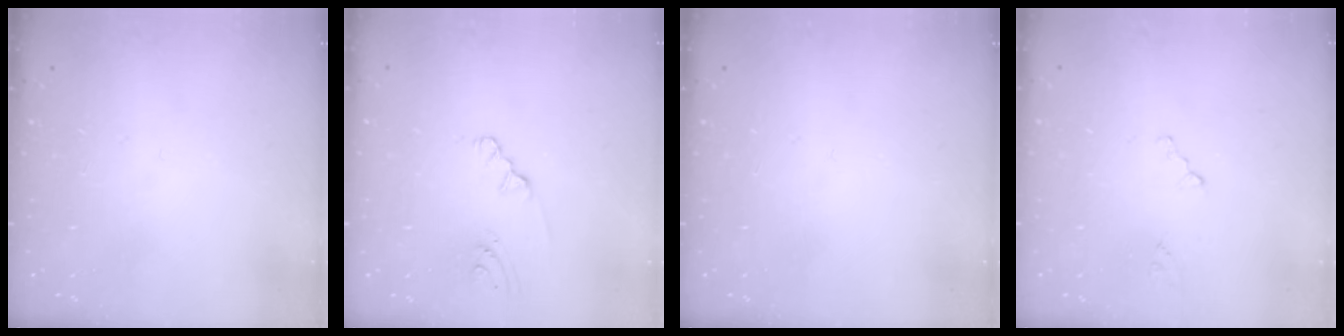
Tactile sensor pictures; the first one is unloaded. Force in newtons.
{"total": 1.6, "press": 1.6, "slide": 0.3}
{"total": 0.0}
{"total": 0.7, "press": 0.6, "slide": 0.2}